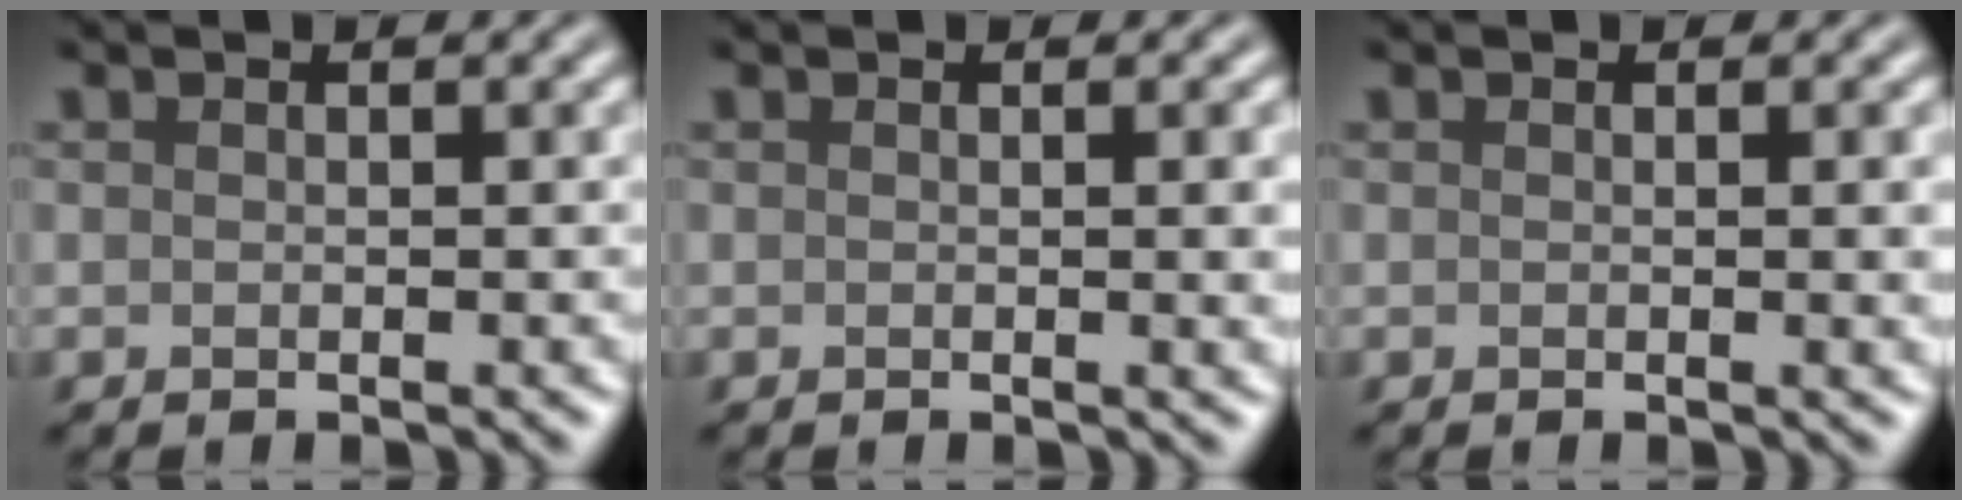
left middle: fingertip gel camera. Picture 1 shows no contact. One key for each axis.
{"total": 2.1, "fx": 0.1, "fy": 0.6, "fz": 2.0, "tx": -0.018, "ty": 0.000, "tz": -0.003}
{"total": 1.8, "fx": 0.1, "fy": 0.5, "fz": 1.7, "tx": -0.016, "ty": 0.000, "tz": -0.002}